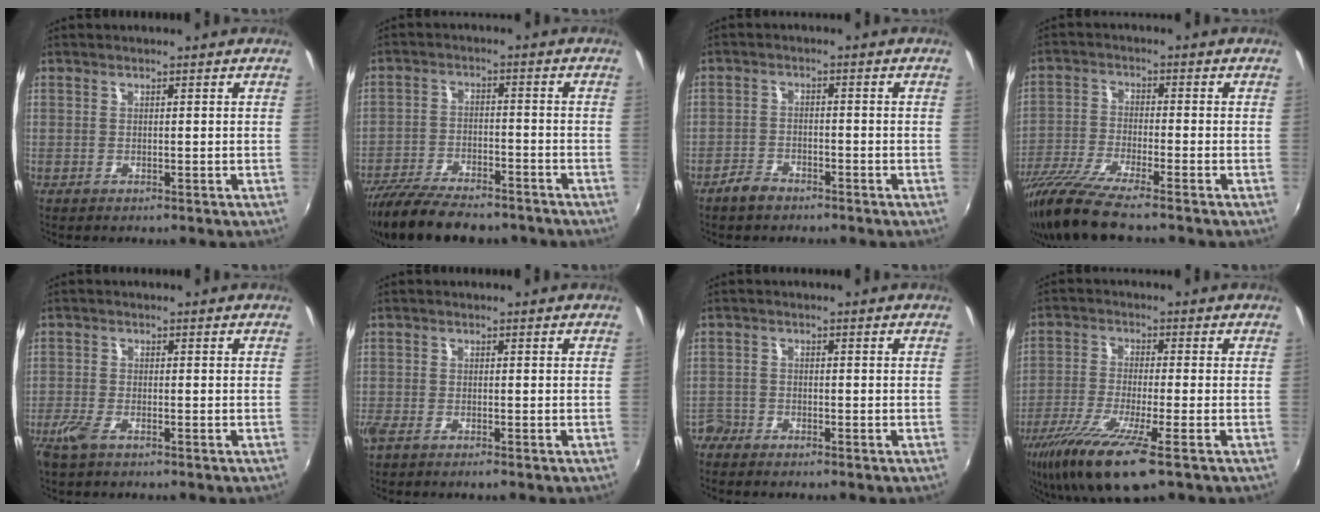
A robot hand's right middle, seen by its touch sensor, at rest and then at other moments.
{"total": 16.4, "force": [-13.5, 4.9, 8.0], "torque": [-0.168, -0.032, -0.220]}
{"total": 3.5, "force": [-2.9, 1.6, 1.2], "torque": [-0.038, 0.004, -0.052]}
{"total": 10.2, "force": [-8.3, 0.2, 5.8], "torque": [-0.130, -0.033, -0.157]}
{"total": 3.5, "force": [-2.3, 1.2, 2.3], "torque": [-0.060, -0.008, -0.048]}
{"total": 2.5, "force": [-1.8, 0.6, 1.6], "torque": [-0.041, -0.009, -0.037]}
{"total": 3.8, "force": [-3.1, 2.1, 0.3], "torque": [-0.023, -0.005, -0.068]}
{"total": 13.1, "force": [-8.0, 1.4, 10.2], "torque": [-0.218, -0.048, -0.150]}